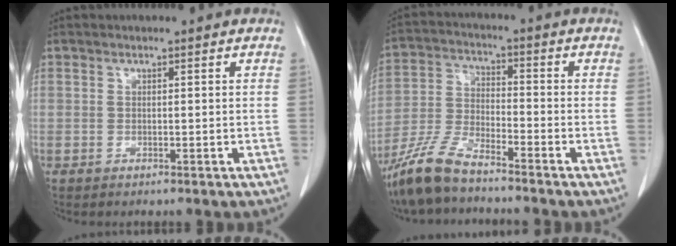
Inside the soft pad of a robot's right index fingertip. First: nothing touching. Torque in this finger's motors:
{"motor_torque": [0.39, -0.35, 0.17, 0.09]}